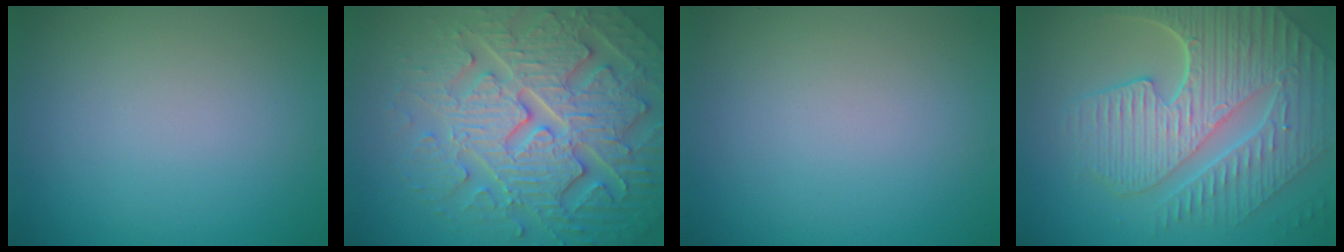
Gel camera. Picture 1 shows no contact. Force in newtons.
{"total": 7.8, "press": 7.6, "slide": 2.0}
{"total": 0.0}
{"total": 9.6, "press": 6.5, "slide": 7.1}